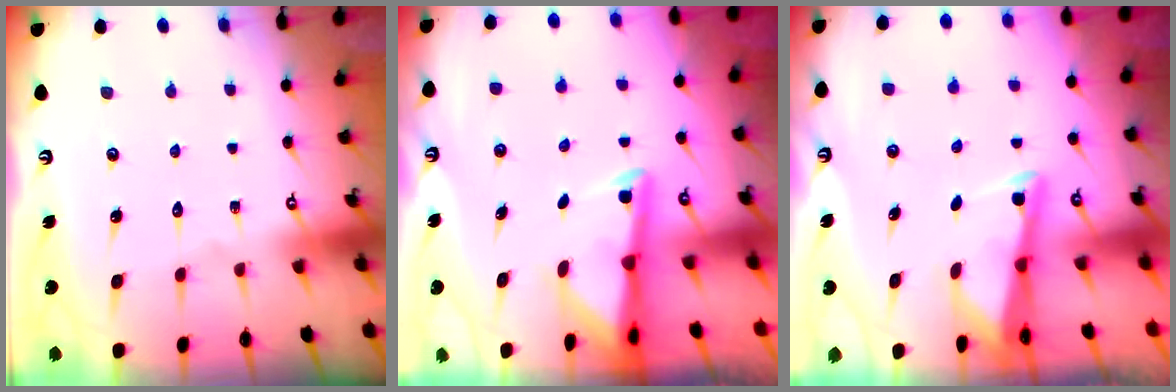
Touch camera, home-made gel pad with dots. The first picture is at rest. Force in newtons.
{"total": 2.8, "press": 2.7, "slide": 0.7}
{"total": 2.7, "press": 2.7, "slide": 0.2}